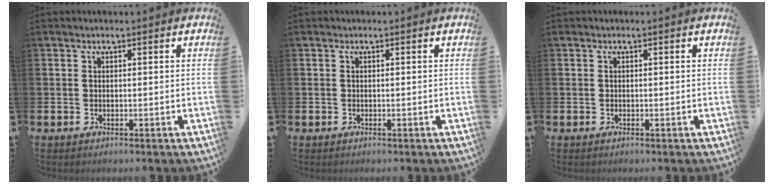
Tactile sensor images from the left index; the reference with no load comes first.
{"total": 0.0}
{"total": 0.0}